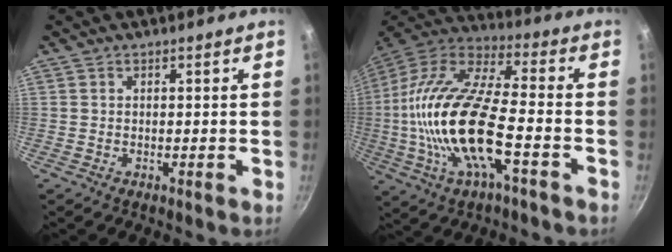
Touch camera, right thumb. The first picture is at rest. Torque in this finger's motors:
{"motor_torque": [-0.27, 2.36, 2.40, -0.38, 0.81]}